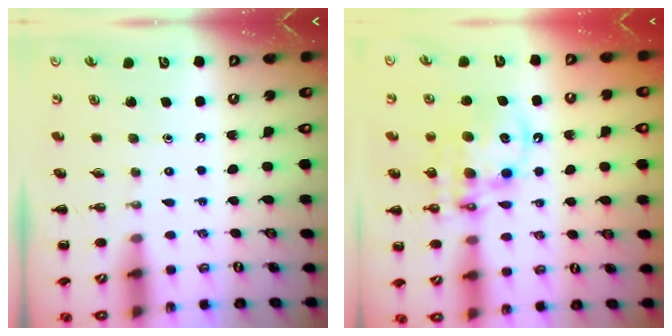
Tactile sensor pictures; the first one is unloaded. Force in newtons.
{"total": 13.2, "press": 12.8, "slide": 3.3}